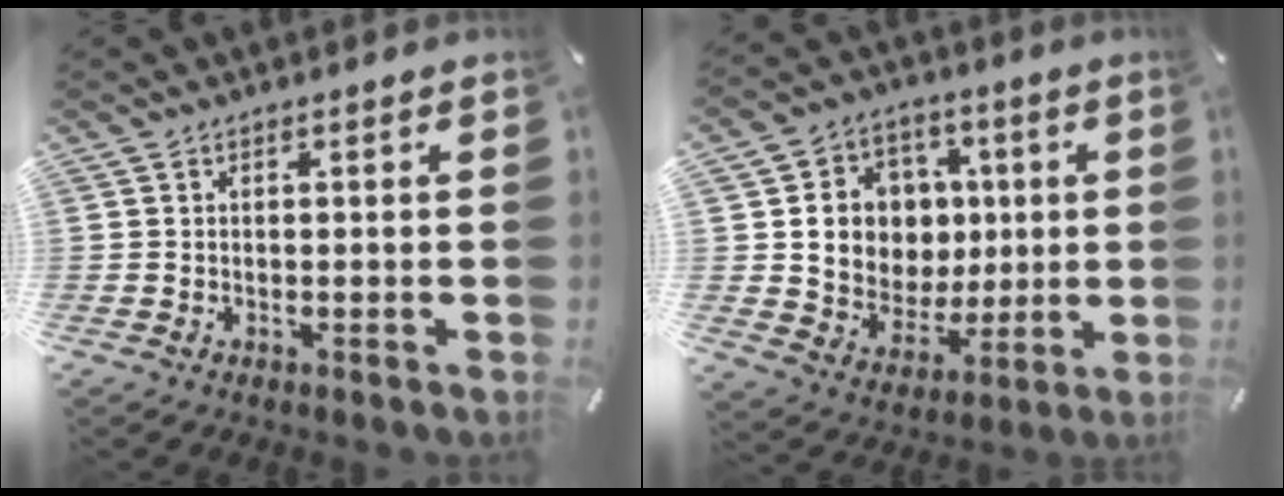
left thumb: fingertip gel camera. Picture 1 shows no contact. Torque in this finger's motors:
{"motor_torque": [1.15, 1.06, 0.77, -0.58, 0.30]}